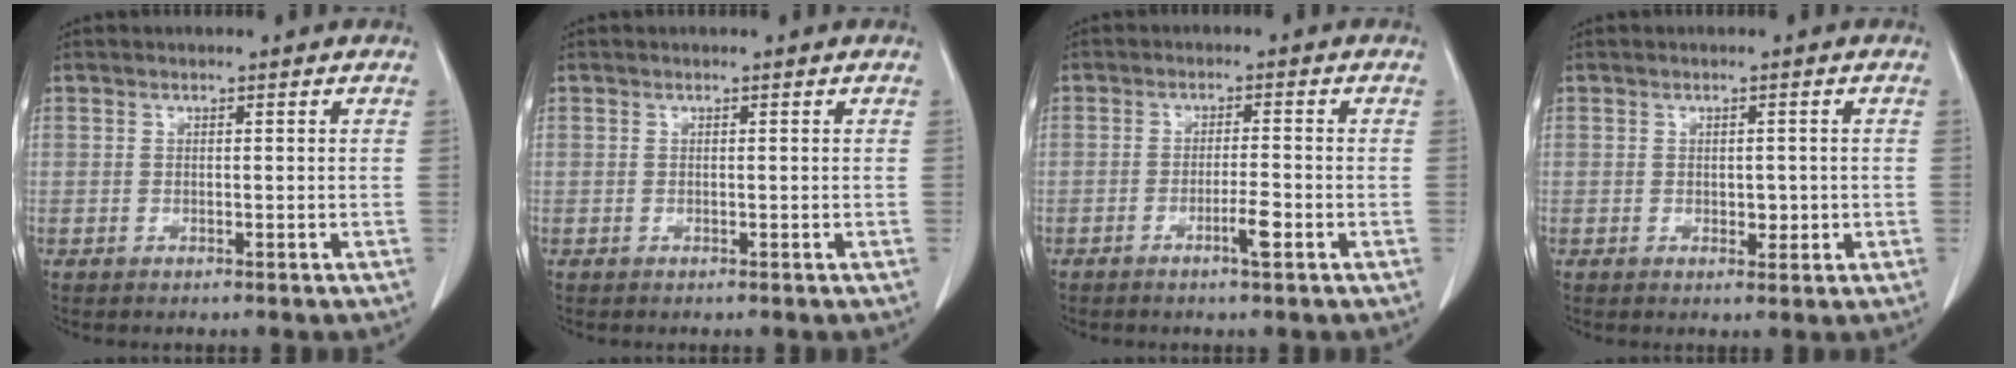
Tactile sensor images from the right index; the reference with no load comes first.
{"total": 0.0}
{"total": 3.2, "force": [-1.5, 0.0, 2.8], "torque": [-0.048, -0.001, -0.027]}
{"total": 2.2, "force": [-0.1, 1.4, 1.7], "torque": [-0.020, -0.001, 0.004]}